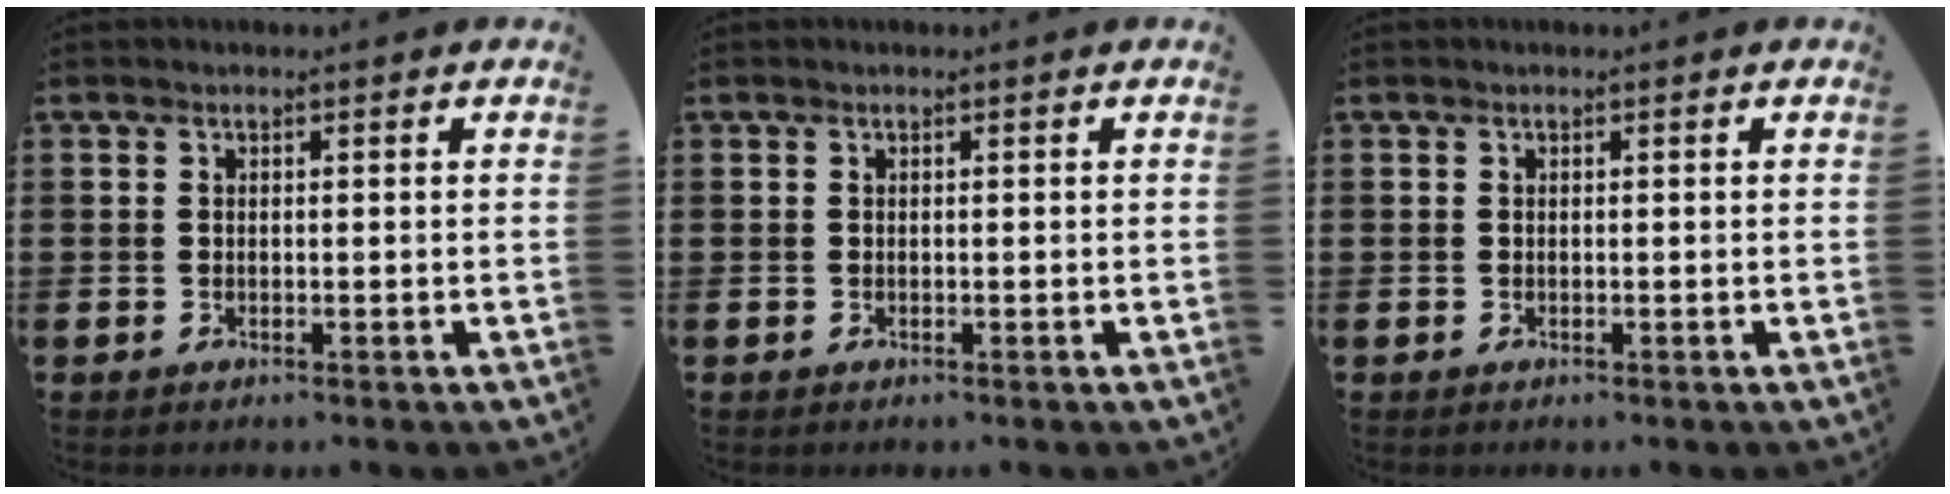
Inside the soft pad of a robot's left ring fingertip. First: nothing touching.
{"total": 0.0}
{"total": 0.0}